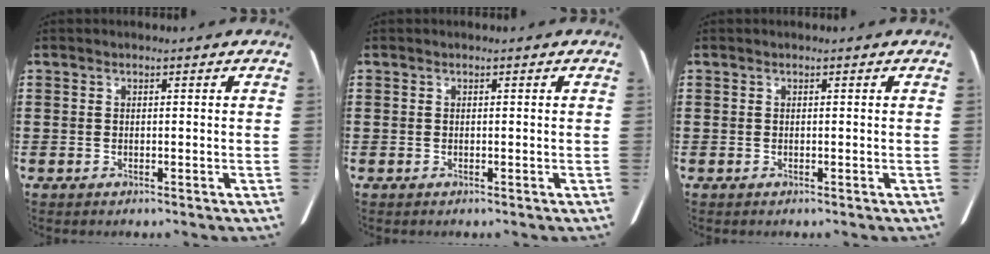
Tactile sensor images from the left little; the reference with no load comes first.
{"total": 0.0}
{"total": 0.0}